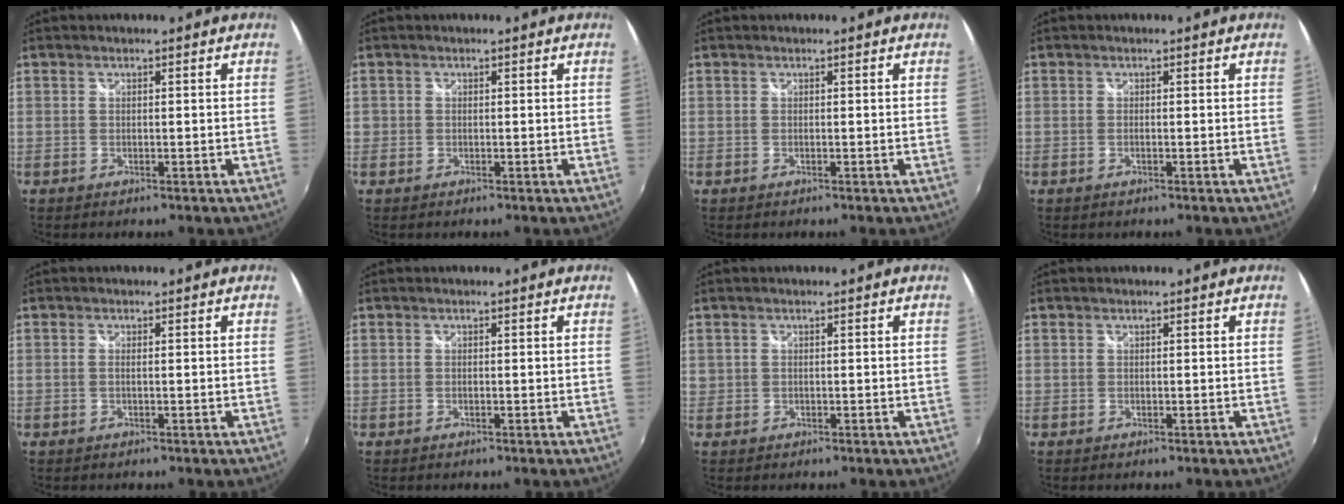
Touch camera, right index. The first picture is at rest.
{"total": 0.9, "force": [-0.2, 0.8, 0.2], "torque": [-0.005, -0.002, -0.006]}
{"total": 0.0}
{"total": 0.6, "force": [-0.2, 0.0, 0.6], "torque": [-0.011, 0.000, -0.006]}
{"total": 0.7, "force": [-0.1, -0.1, 0.7], "torque": [-0.014, 0.000, -0.003]}
{"total": 0.0}
{"total": 0.9, "force": [0.2, 0.9, 0.2], "torque": [-0.003, 0.000, 0.002]}
{"total": 0.0}